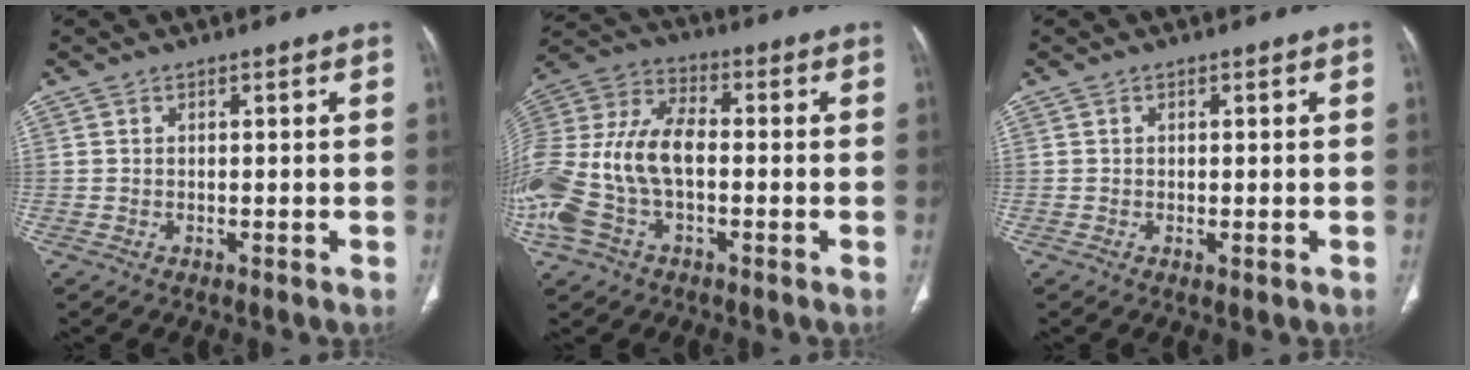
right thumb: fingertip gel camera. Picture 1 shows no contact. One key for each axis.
{"total": 20.0, "fx": -3.0, "fy": 11.9, "fz": 15.8, "tx": -0.377, "ty": 0.030, "tz": -0.054}
{"total": 0.9, "fx": -0.2, "fy": 0.3, "fz": 0.9, "tx": -0.016, "ty": -0.004, "tz": -0.003}